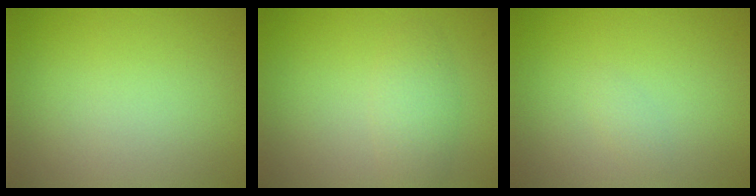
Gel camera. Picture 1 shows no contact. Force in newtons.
{"total": 2.4, "press": 2.4, "slide": 0.0}
{"total": 0.7, "press": 0.7, "slide": 0.0}